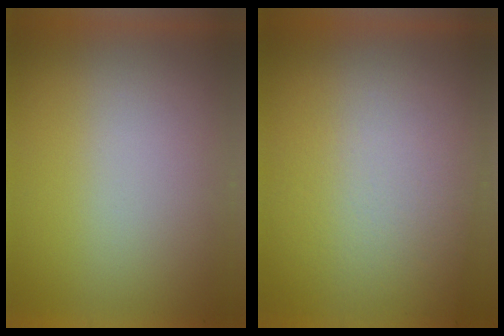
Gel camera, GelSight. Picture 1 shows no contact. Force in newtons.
{"total": 2.9}